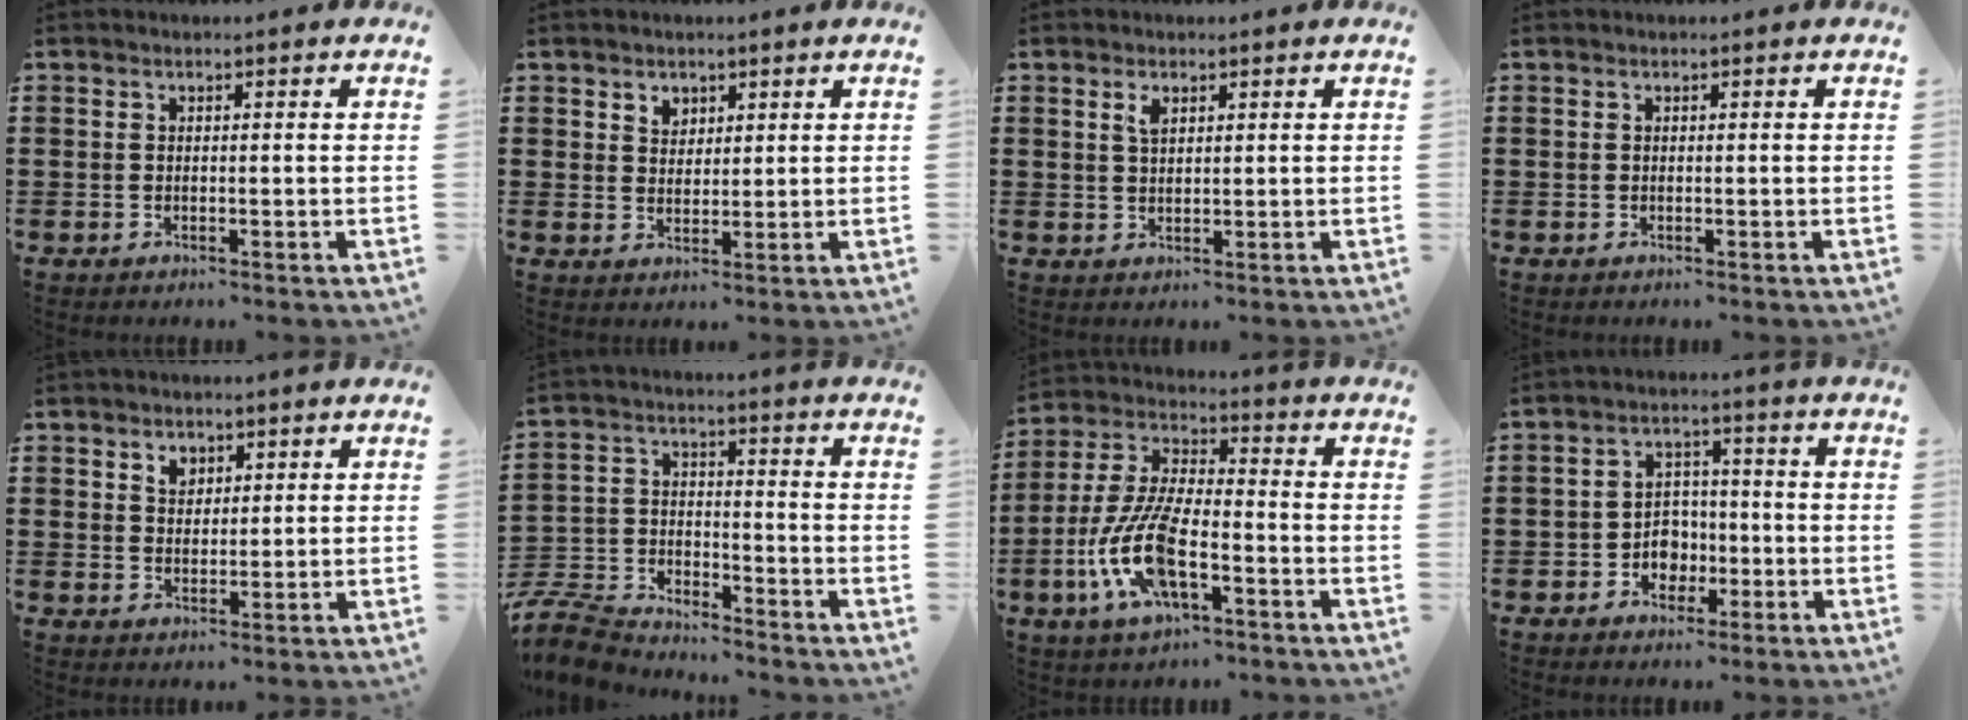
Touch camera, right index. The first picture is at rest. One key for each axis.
{"total": 2.5, "fx": 1.8, "fy": 1.7, "fz": 0.3, "tx": -0.013, "ty": 0.008, "tz": 0.035}
{"total": 2.0, "fx": 1.1, "fy": 0.9, "fz": 1.4, "tx": -0.032, "ty": 0.004, "tz": 0.020}
{"total": 0.0}
{"total": 2.5, "fx": 1.7, "fy": 1.8, "fz": 0.8, "tx": -0.014, "ty": 0.003, "tz": 0.029}
{"total": 7.6, "fx": -7.3, "fy": 1.6, "fz": 1.3, "tx": -0.046, "ty": 0.011, "tz": -0.151}
{"total": 11.7, "fx": -4.5, "fy": 4.2, "fz": 10.0, "tx": -0.239, "ty": -0.011, "tz": -0.088}
{"total": 4.2, "fx": -1.6, "fy": 3.6, "fz": 1.6, "tx": -0.031, "ty": 0.005, "tz": -0.034}